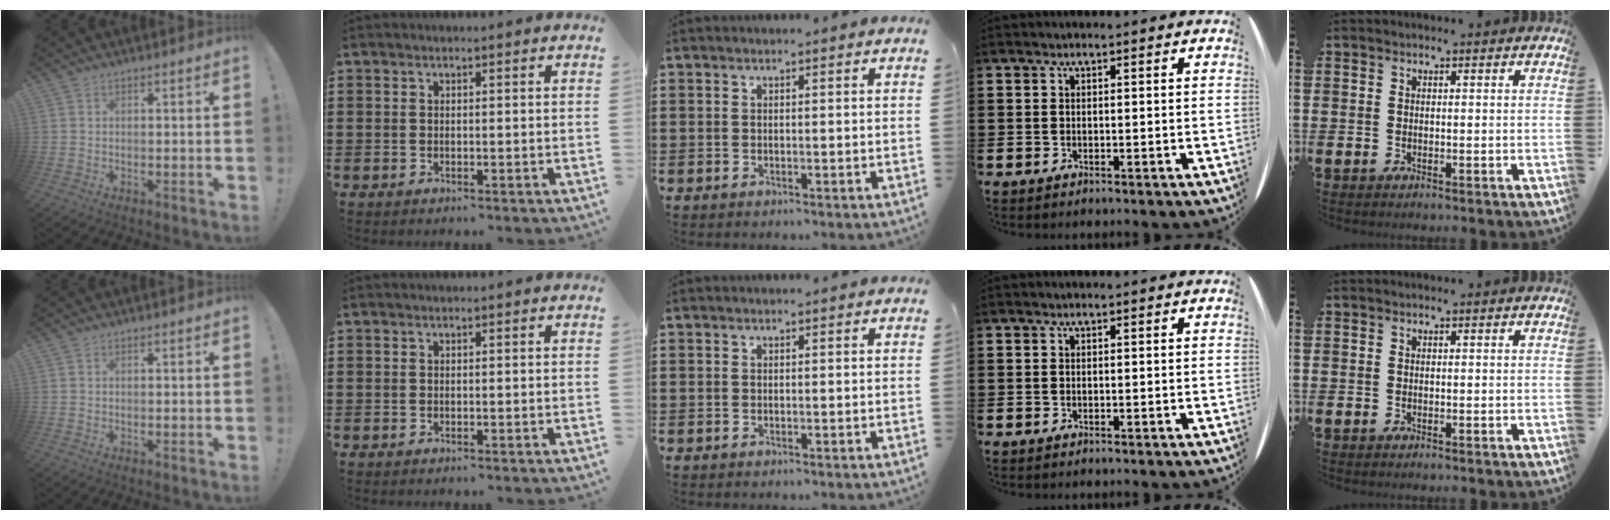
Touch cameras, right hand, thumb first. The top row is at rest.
{}